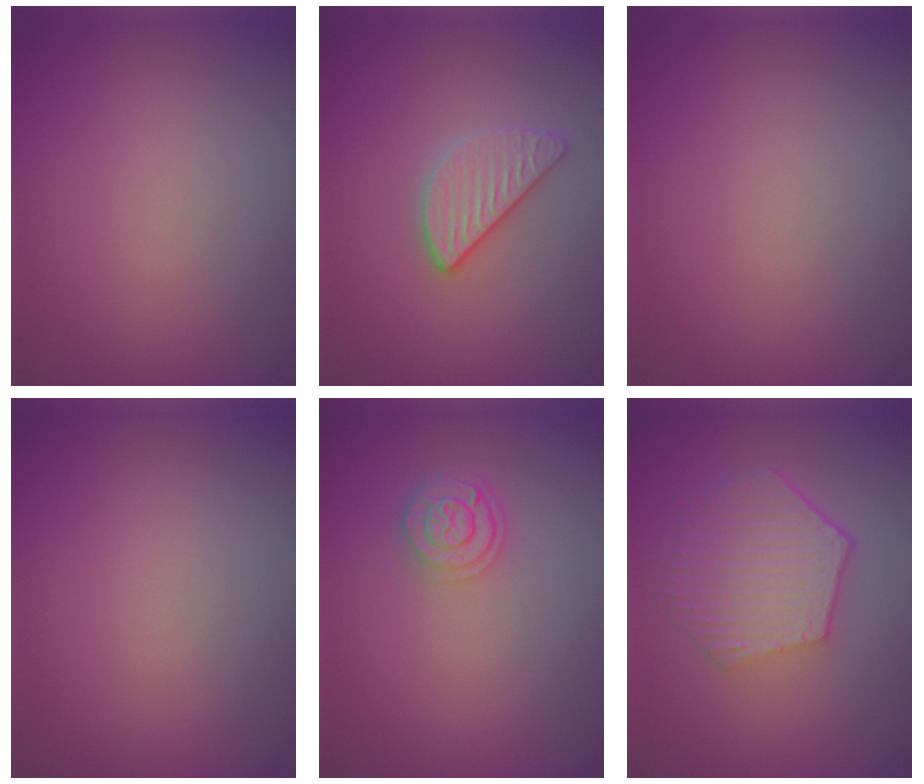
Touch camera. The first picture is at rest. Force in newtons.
{"total": 2.6, "press": 2.5, "slide": 0.8}
{"total": 0.0}
{"total": 0.0}
{"total": 2.6, "press": 2.4, "slide": 1.0}
{"total": 5.4, "press": 4.1, "slide": 3.6}